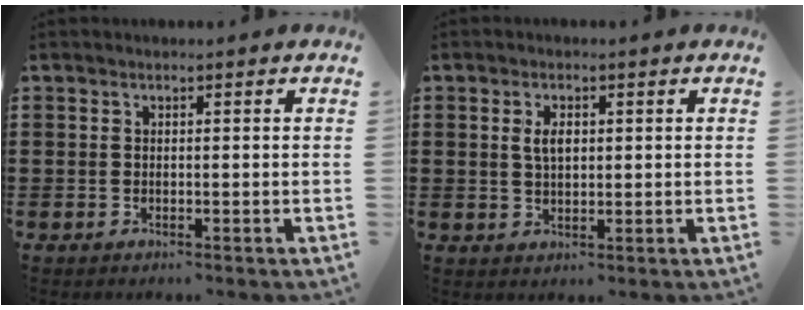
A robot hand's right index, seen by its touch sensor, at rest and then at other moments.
{"total": 2.9, "force": [0.7, 1.4, 2.5], "torque": [-0.052, 0.007, 0.010]}